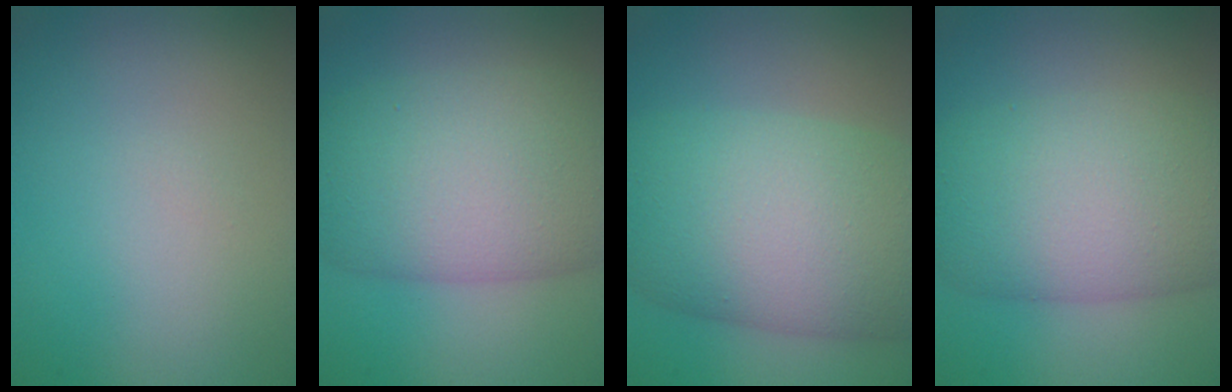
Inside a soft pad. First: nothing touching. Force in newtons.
{"total": 11.1, "press": 11.1, "slide": 0.3}
{"total": 12.2, "press": 12.1, "slide": 0.4}
{"total": 10.3, "press": 10.3, "slide": 0.5}